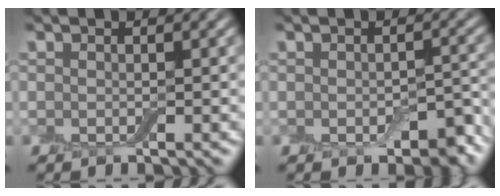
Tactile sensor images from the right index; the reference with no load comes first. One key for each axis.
{"total": 2.8, "fx": -1.3, "fy": 1.5, "fz": 2.0, "tx": -0.028, "ty": -0.008, "tz": -0.013}